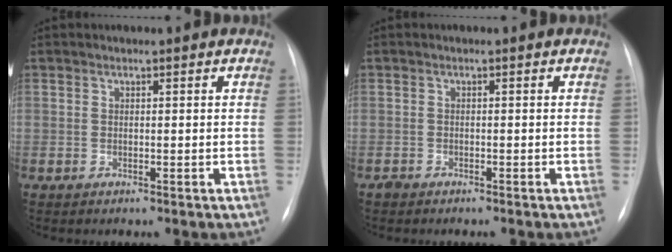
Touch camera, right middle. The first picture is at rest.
{"total": 1.0, "force": [-0.9, 0.4, 0.3], "torque": [-0.008, 0.000, -0.016]}